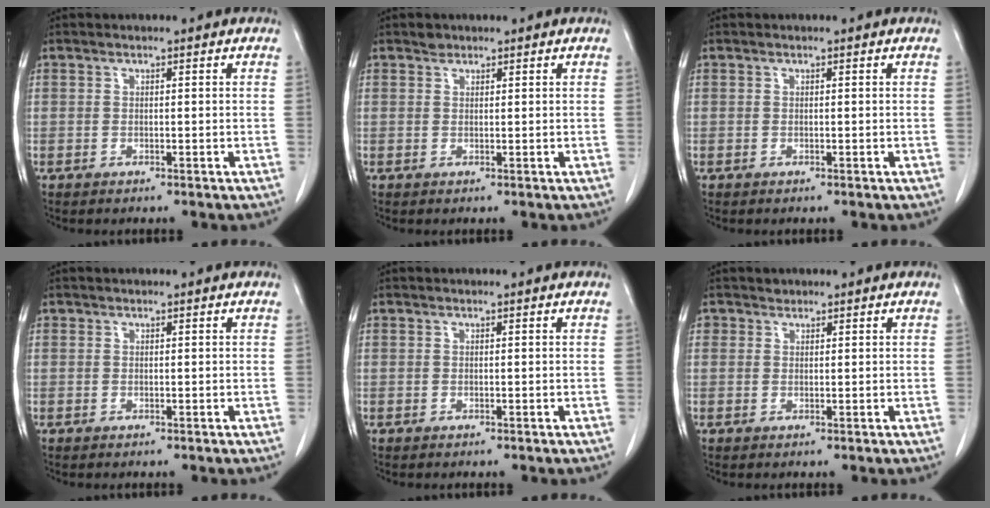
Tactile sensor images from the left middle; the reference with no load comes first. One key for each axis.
{"total": 0.9, "fx": 0.8, "fy": 0.6, "fz": 0.1, "tx": 0.001, "ty": 0.002, "tz": 0.010}
{"total": 0.0}
{"total": 0.0}
{"total": 0.0}
{"total": 1.0, "fx": 0.7, "fy": 0.7, "fz": -0.1, "tx": 0.006, "ty": 0.002, "tz": 0.009}